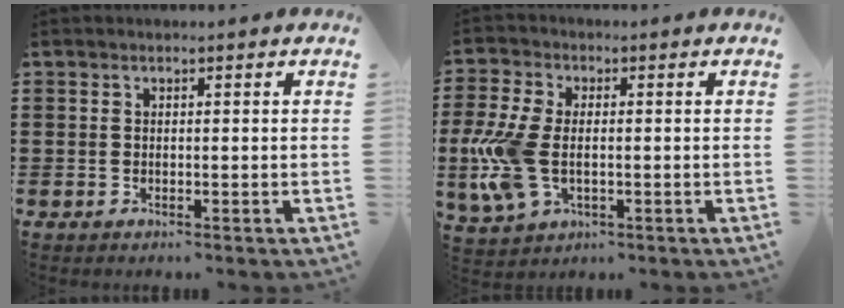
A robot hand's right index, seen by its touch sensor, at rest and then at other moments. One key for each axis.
{"total": 9.0, "fx": -1.0, "fy": 5.1, "fz": 7.4, "tx": -0.186, "ty": -0.007, "tz": -0.024}